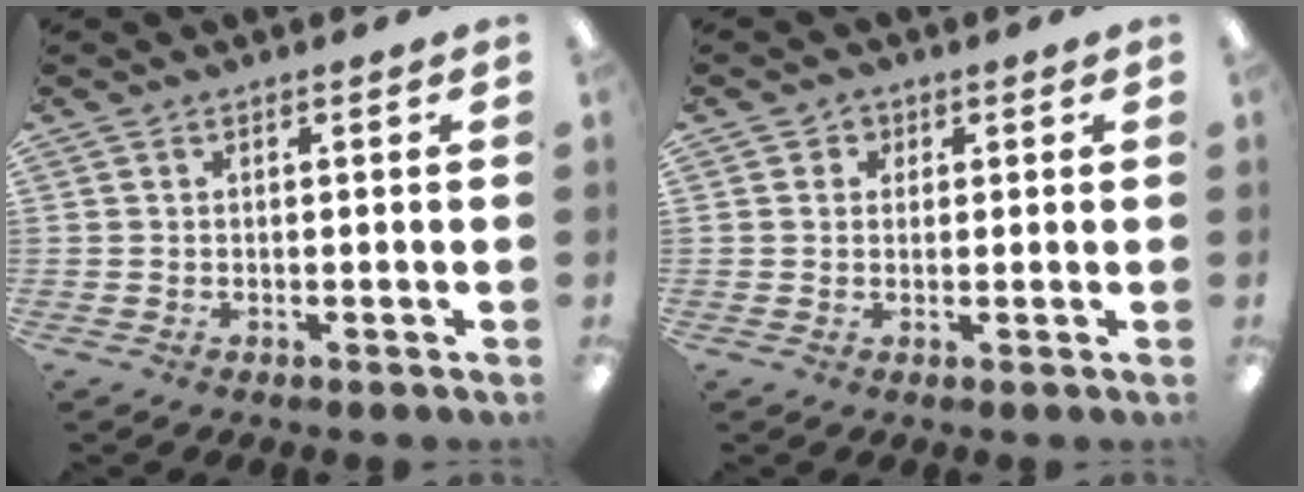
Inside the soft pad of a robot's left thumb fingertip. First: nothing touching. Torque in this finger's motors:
{"motor_torque": [0.12, -0.01, -0.17, 0.23, -0.07]}